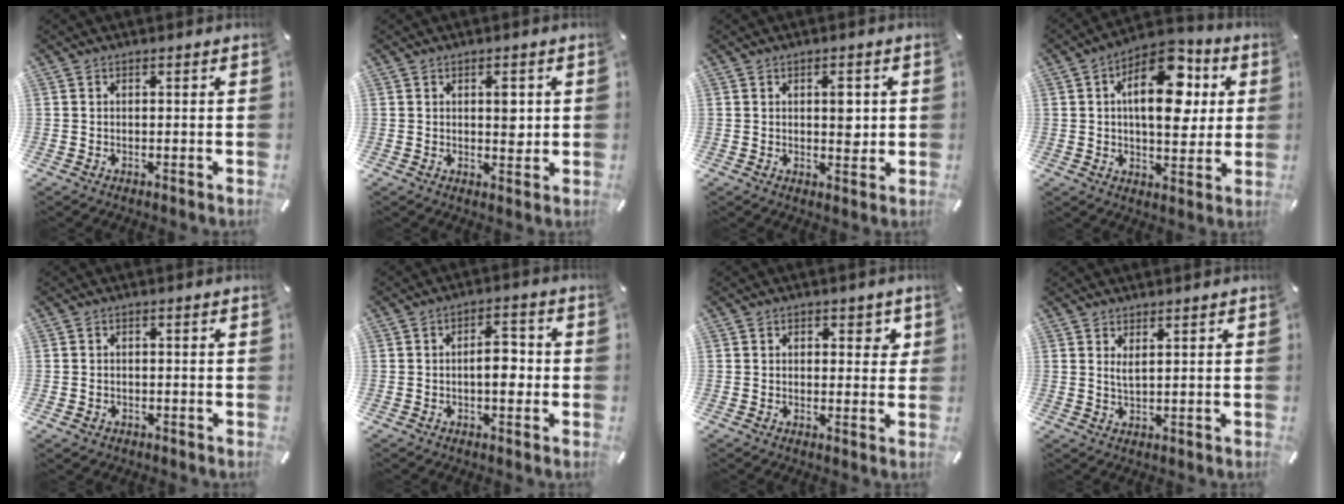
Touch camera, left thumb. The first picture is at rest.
{"total": 4.3, "force": [0.9, 2.4, 3.4], "torque": [-0.039, -0.007, 0.008]}
{"total": 4.7, "force": [0.8, 2.7, 3.8], "torque": [-0.037, -0.009, 0.004]}
{"total": 17.1, "force": [5.0, 9.4, 13.4], "torque": [-0.190, -0.020, 0.081]}
{"total": 1.5, "force": [-0.7, 1.2, 0.5], "torque": [-0.011, 0.004, -0.015]}
{"total": 6.8, "force": [-0.9, 3.5, 5.8], "torque": [-0.085, 0.009, -0.018]}
{"total": 3.0, "force": [1.0, 2.1, 1.9], "torque": [-0.009, -0.003, 0.007]}
{"total": 2.1, "force": [1.4, 0.2, 1.6], "torque": [-0.034, -0.001, 0.024]}